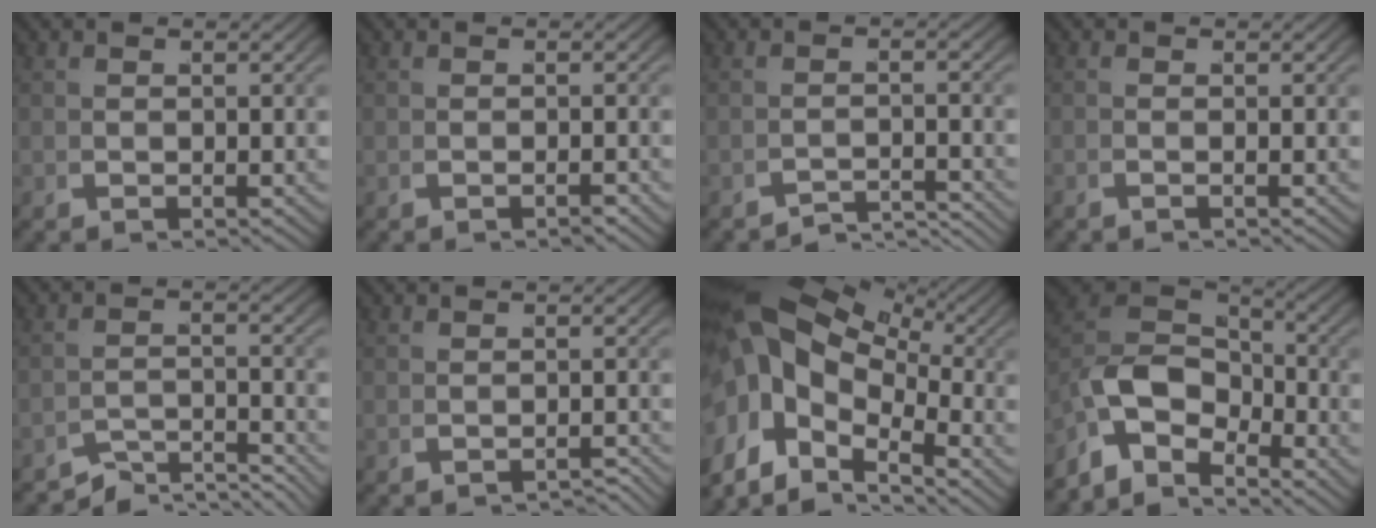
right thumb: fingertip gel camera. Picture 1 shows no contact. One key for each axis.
{"total": 0.7, "fx": -0.6, "fy": -0.4, "fz": 0.0, "tx": 0.003, "ty": 0.002, "tz": -0.012}
{"total": 4.5, "fx": -4.5, "fy": -0.1, "fz": 0.0, "tx": 0.016, "ty": -0.004, "tz": -0.081}
{"total": 1.0, "fx": -0.4, "fy": -0.7, "fz": -0.5, "tx": 0.011, "ty": 0.007, "tz": -0.015}
{"total": 5.1, "fx": -5.1, "fy": 0.2, "fz": 0.7, "tx": 0.011, "ty": -0.003, "tz": -0.099}
{"total": 1.7, "fx": -1.6, "fy": -0.5, "fz": -0.2, "tx": 0.007, "ty": 0.002, "tz": -0.027}
{"total": 12.6, "fx": -0.8, "fy": 8.8, "fz": 8.9, "tx": -0.184, "ty": -0.020, "tz": -0.022}
{"total": 7.7, "fx": -1.9, "fy": 4.5, "fz": 6.0, "tx": -0.135, "ty": -0.004, "tz": -0.039}